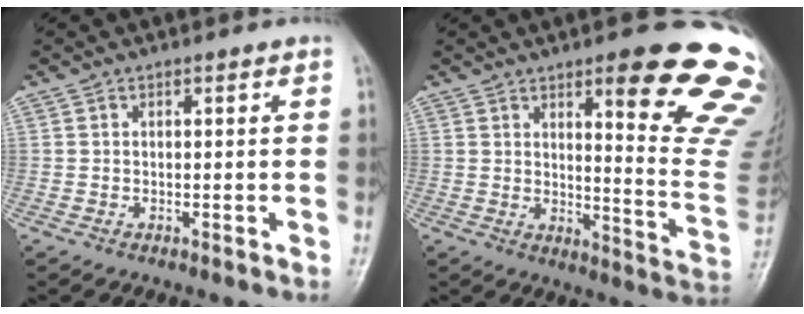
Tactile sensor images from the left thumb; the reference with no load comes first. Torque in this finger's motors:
{"motor_torque": [1.46, 0.28, 1.62, -1.15, 0.39]}